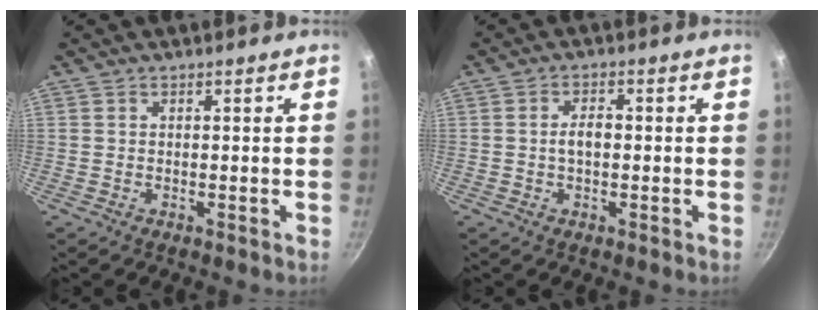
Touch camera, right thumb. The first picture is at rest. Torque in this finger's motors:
{"motor_torque": [0.61, 0.45, 0.58, 0.09, -0.07]}